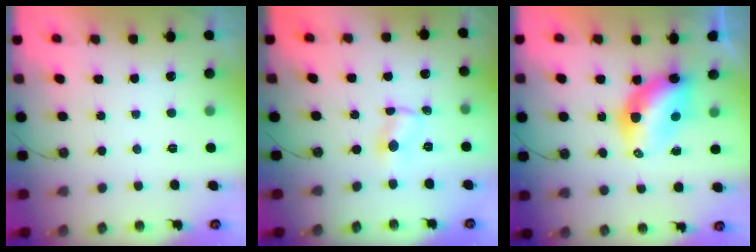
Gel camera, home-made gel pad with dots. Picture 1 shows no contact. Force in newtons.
{"total": 1.2, "press": 1.2, "slide": 0.2}
{"total": 8.5, "press": 8.5, "slide": 0.7}